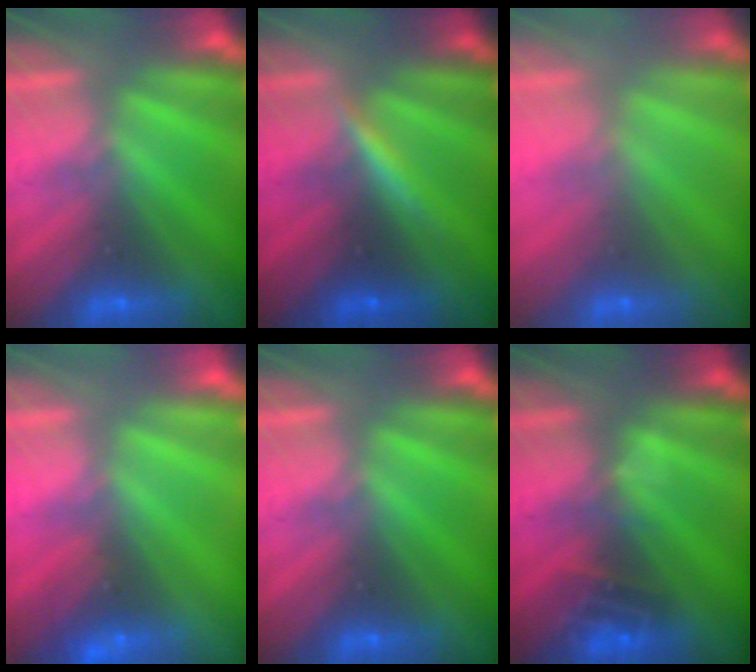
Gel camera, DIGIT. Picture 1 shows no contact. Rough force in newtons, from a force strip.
{"total": 3.6}
{"total": 2.3}
{"total": 2.5}
{"total": 0.0}
{"total": 2.8}